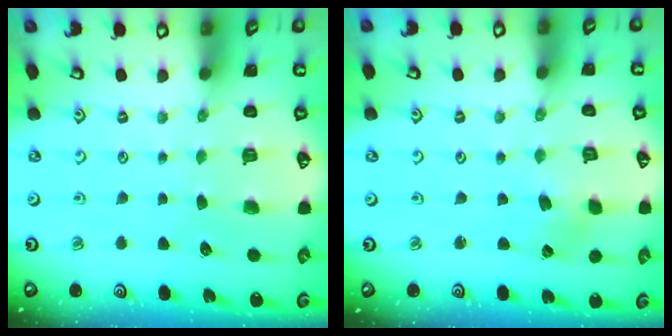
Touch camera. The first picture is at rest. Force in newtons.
{"total": 2.8, "press": 2.8, "slide": 0.3}